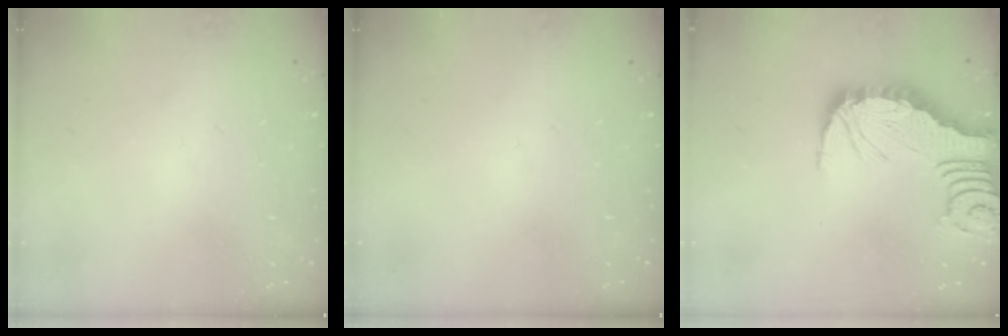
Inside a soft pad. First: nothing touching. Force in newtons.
{"total": 0.0}
{"total": 3.3, "press": 3.3, "slide": 0.4}